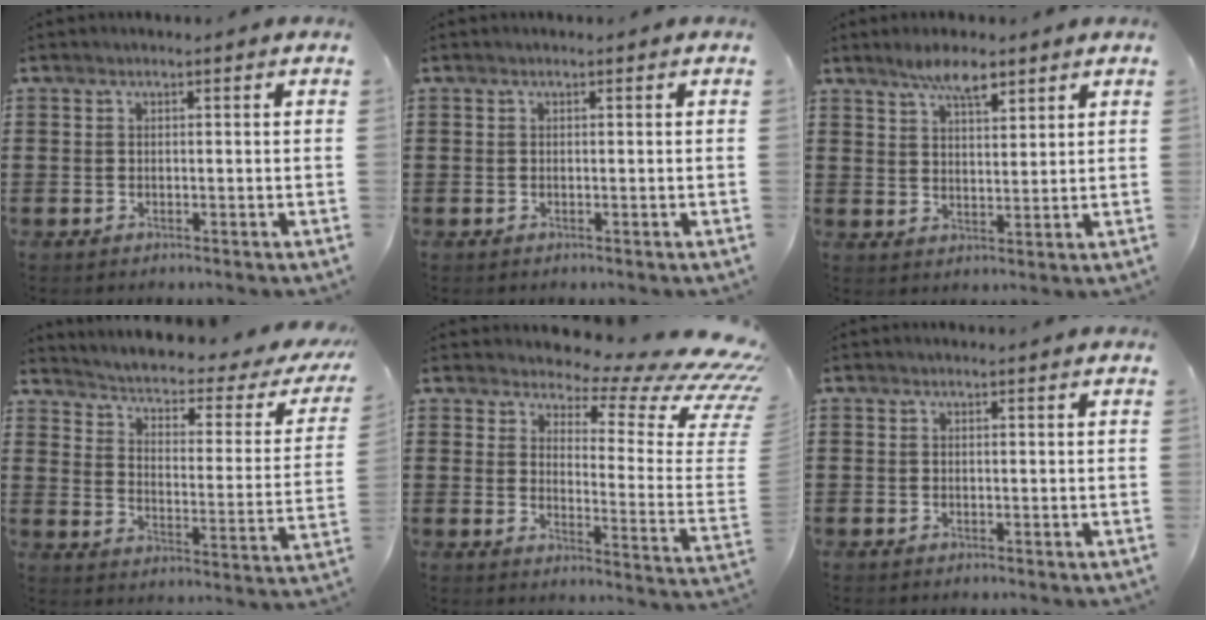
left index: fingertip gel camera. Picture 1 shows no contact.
{"total": 0.0}
{"total": 5.4, "force": [4.0, 1.8, 3.2], "torque": [-0.057, -0.004, 0.067]}
{"total": 2.5, "force": [1.2, 0.6, 2.1], "torque": [-0.052, -0.023, 0.008]}
{"total": 7.9, "force": [5.9, 1.9, 5.0], "torque": [-0.085, -0.056, 0.096]}
{"total": 0.0}